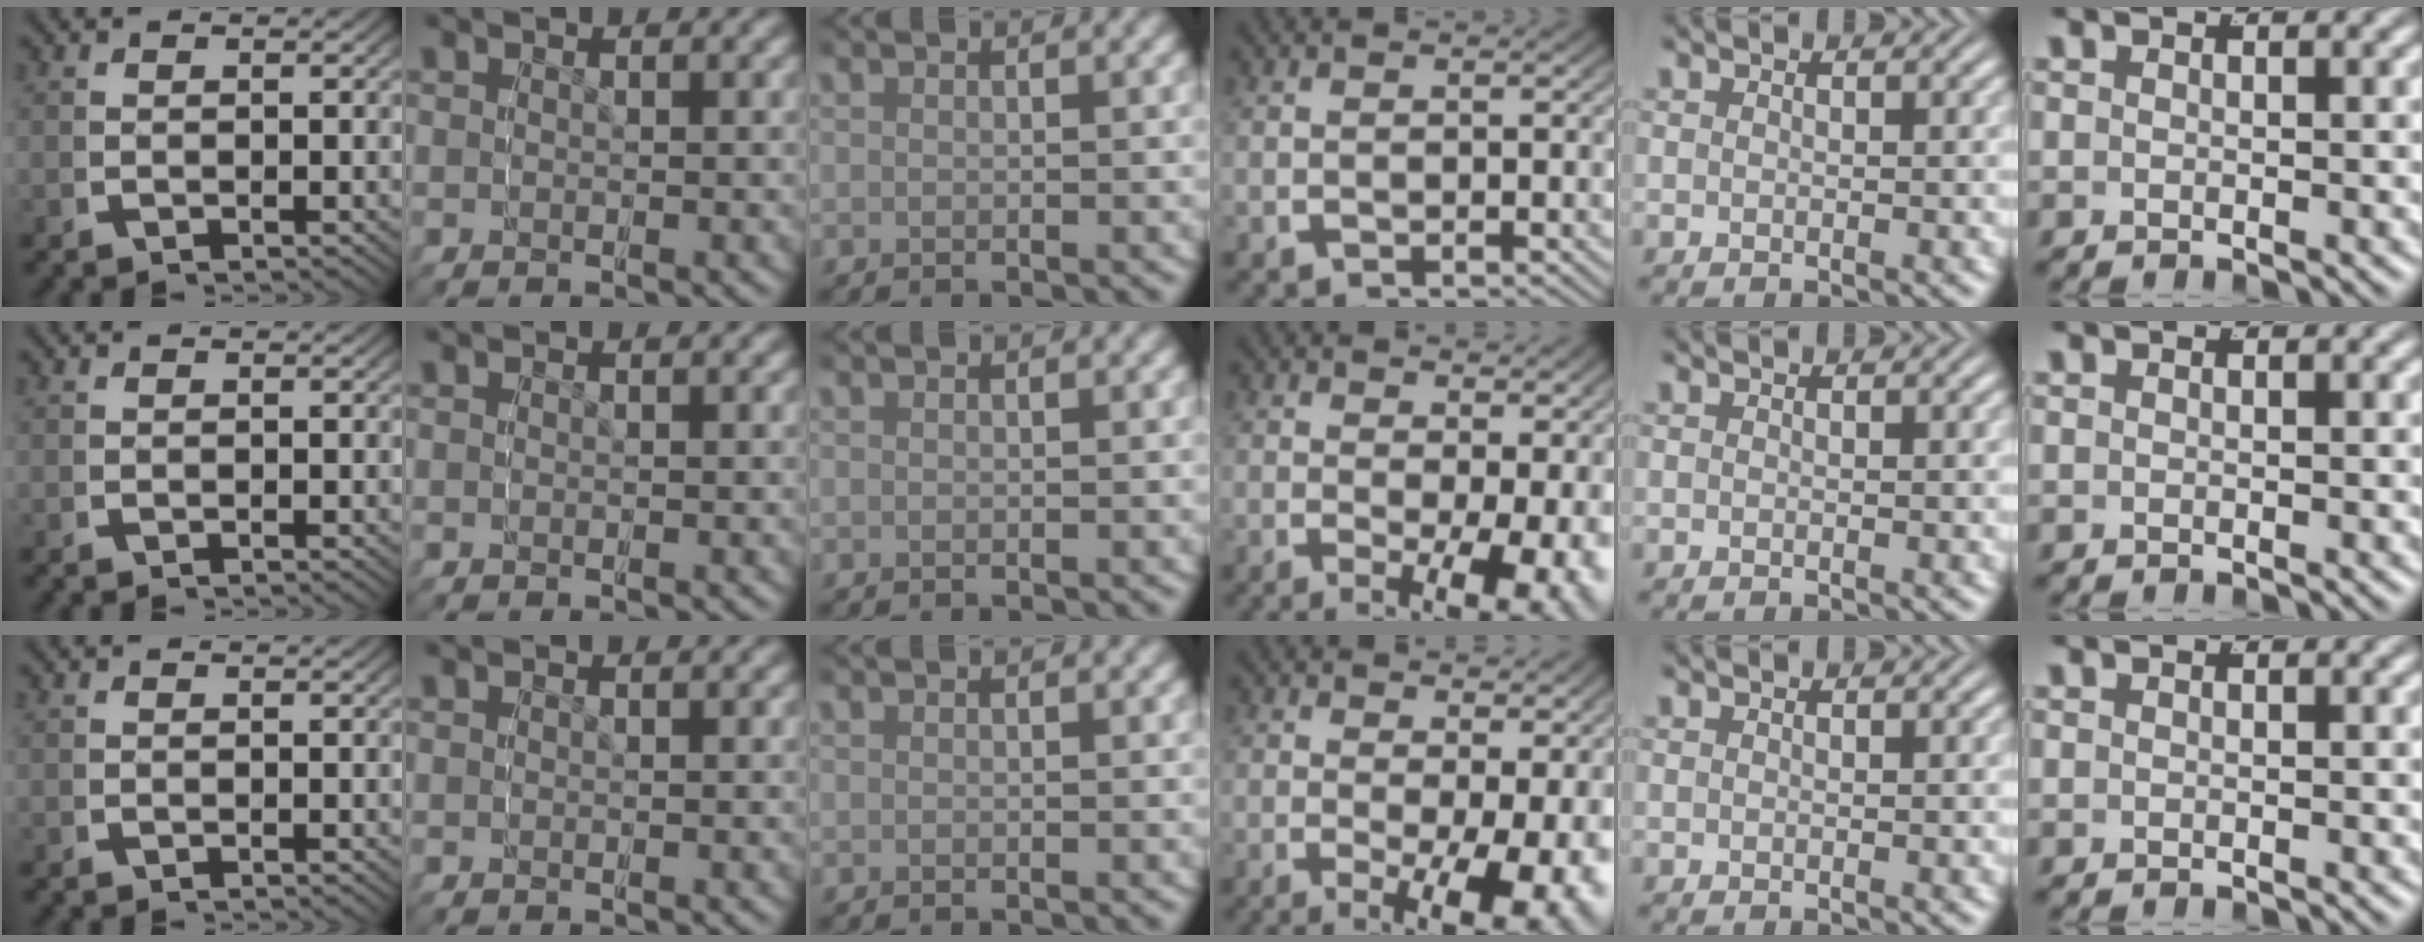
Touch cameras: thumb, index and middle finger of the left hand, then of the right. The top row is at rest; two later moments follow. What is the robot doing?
{"motion": "grasp_and_lifting", "object": "bottle"}